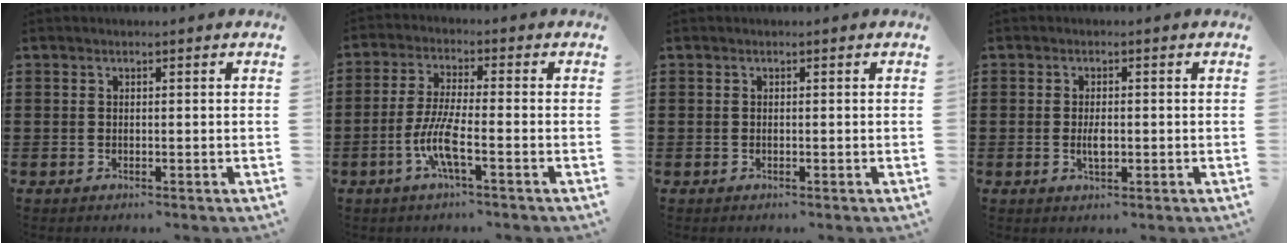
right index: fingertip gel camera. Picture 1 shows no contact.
{"total": 6.9, "force": [-2.8, 1.1, 6.2], "torque": [-0.145, -0.015, -0.061]}
{"total": 0.0}
{"total": 2.6, "force": [-0.3, 1.0, 2.4], "torque": [-0.044, 0.000, -0.006]}